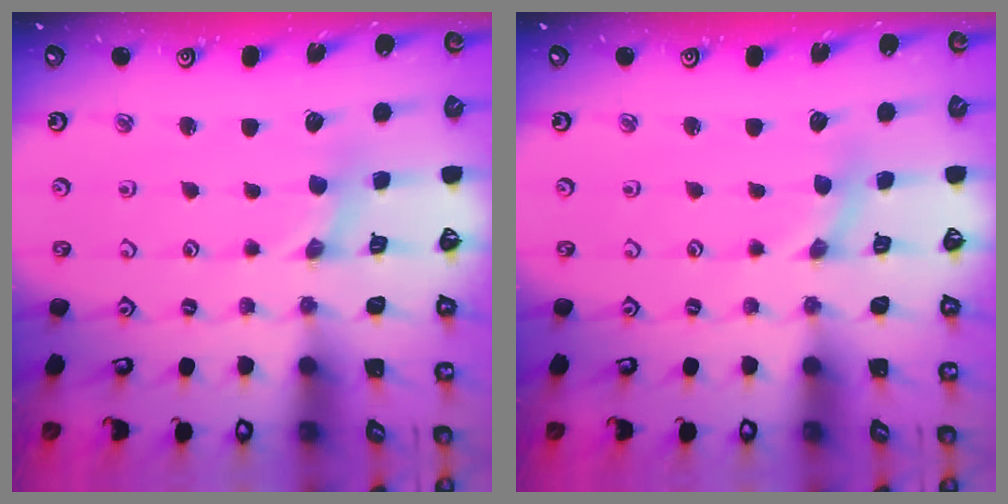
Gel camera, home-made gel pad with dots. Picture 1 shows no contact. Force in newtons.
{"total": 0.8, "press": 0.8, "slide": 0.0}